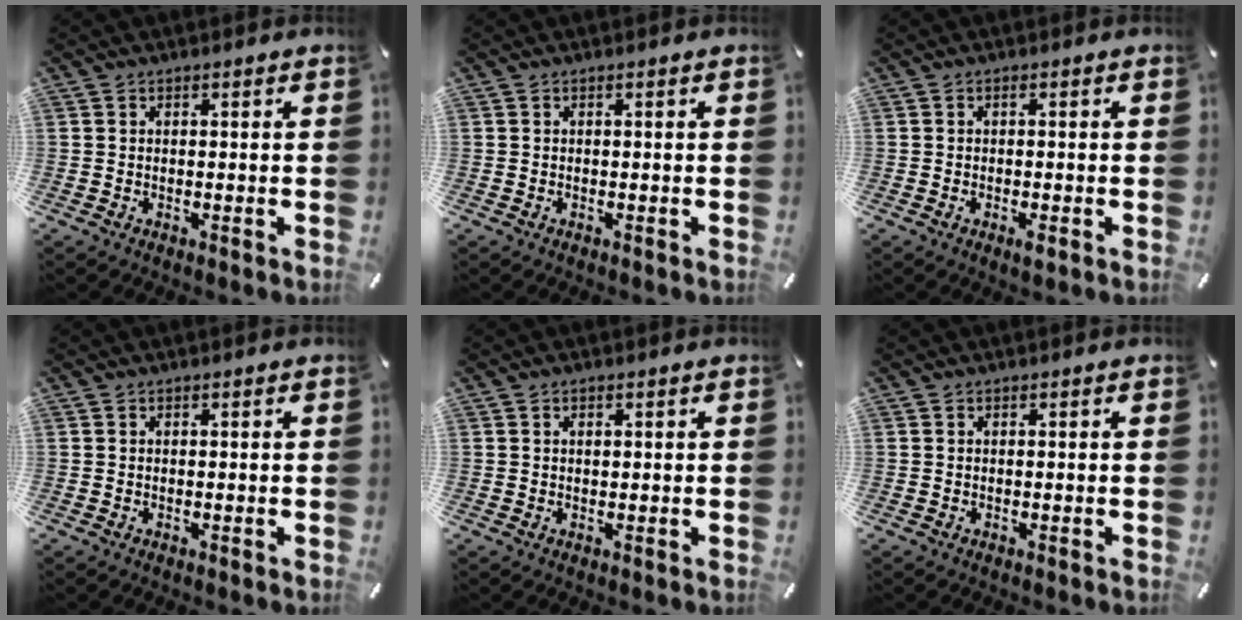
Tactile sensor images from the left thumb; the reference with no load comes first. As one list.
[{"total": 0.0}, {"total": 1.9, "force": [-0.5, 0.6, 1.7], "torque": [-0.036, -0.001, -0.012]}, {"total": 0.0}, {"total": 0.9, "force": [0.3, 0.6, 0.5], "torque": [-0.003, 0.001, 0.003]}, {"total": 0.0}]